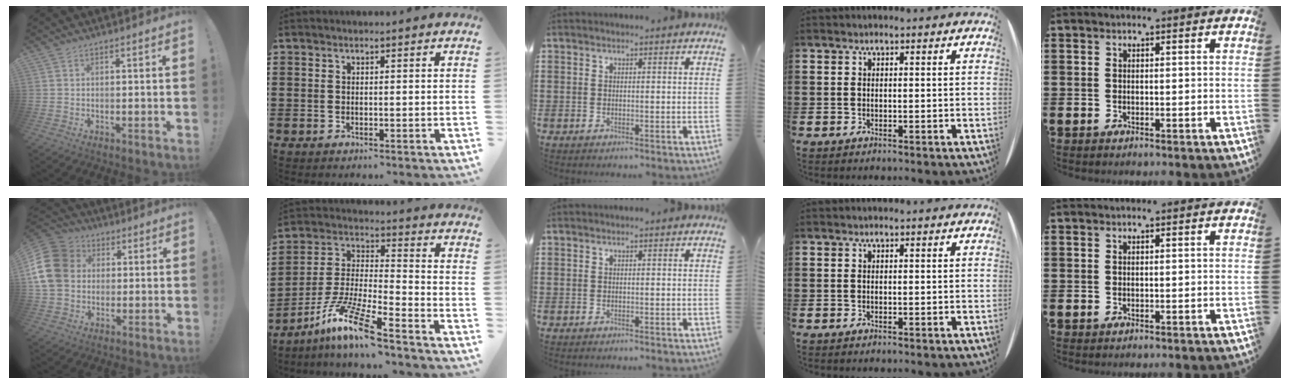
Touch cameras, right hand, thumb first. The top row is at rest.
{"thumb": {"total": 15.9, "force": [2.1, 13.0, 8.9], "torque": [-0.159, 0.012, 0.043]}, "index": {"total": 11.3, "force": [-8.5, 0.5, 7.4], "torque": [-0.164, -0.005, -0.172]}}